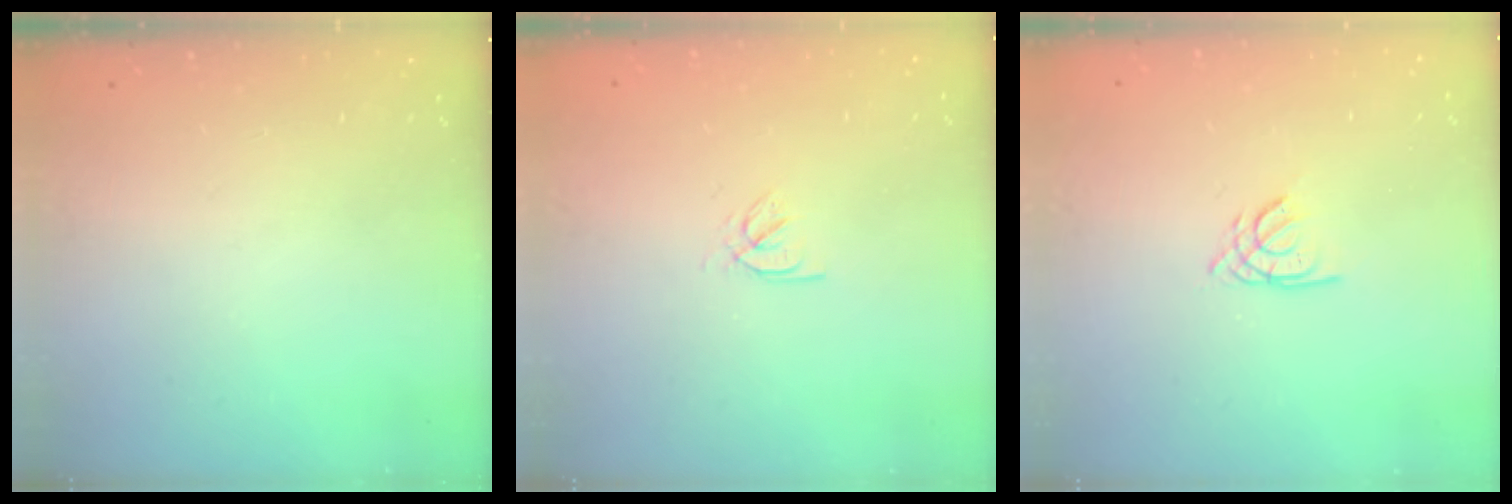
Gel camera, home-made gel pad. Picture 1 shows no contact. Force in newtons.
{"total": 2.3, "press": 2.2, "slide": 0.3}
{"total": 2.2, "press": 2.2, "slide": 0.0}